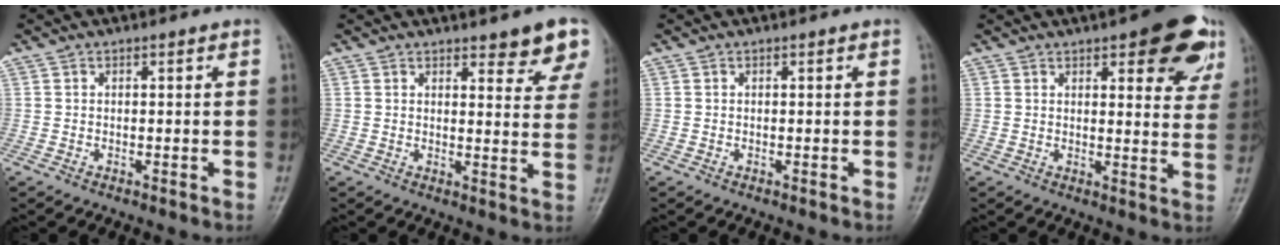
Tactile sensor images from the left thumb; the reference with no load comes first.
{"total": 8.3, "force": [6.2, 2.3, 5.0], "torque": [-0.032, -0.034, 0.065]}
{"total": 0.0}
{"total": 13.4, "force": [7.1, 4.8, 10.2], "torque": [-0.084, -0.027, 0.084]}